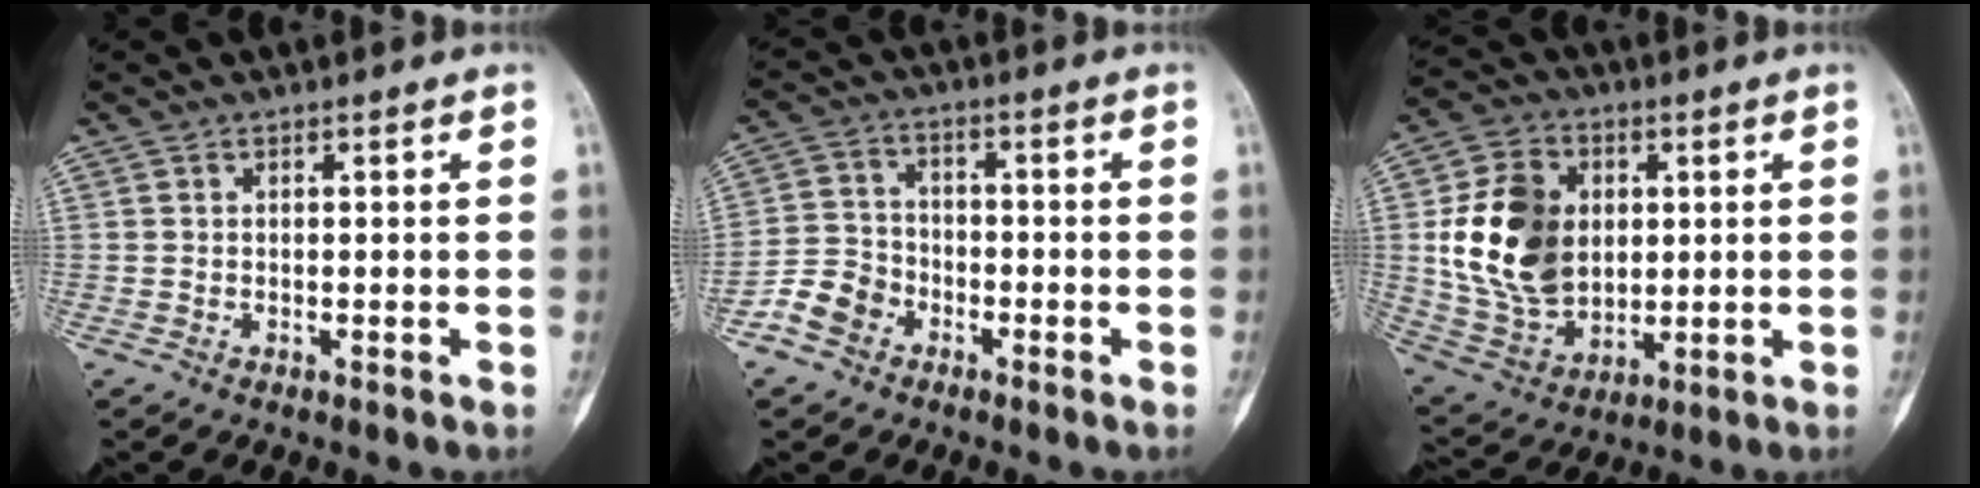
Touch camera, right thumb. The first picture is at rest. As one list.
[{"total": 6.2, "force": [-3.7, 4.7, 1.8], "torque": [-0.022, 0.026, -0.076]}, {"total": 18.2, "force": [2.2, 13.4, 12.0], "torque": [-0.192, -0.006, 0.053]}]